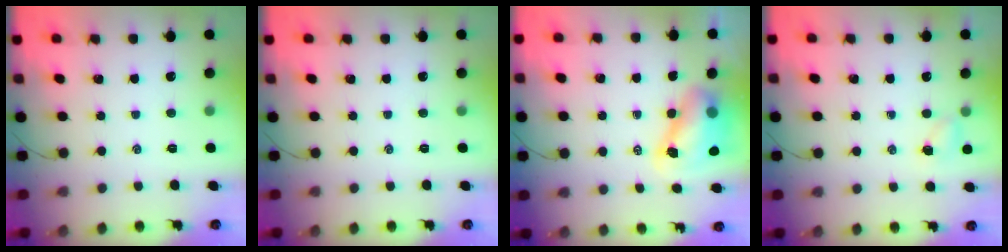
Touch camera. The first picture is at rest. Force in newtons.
{"total": 0.0}
{"total": 8.1, "press": 7.9, "slide": 1.9}
{"total": 3.6, "press": 3.4, "slide": 1.1}